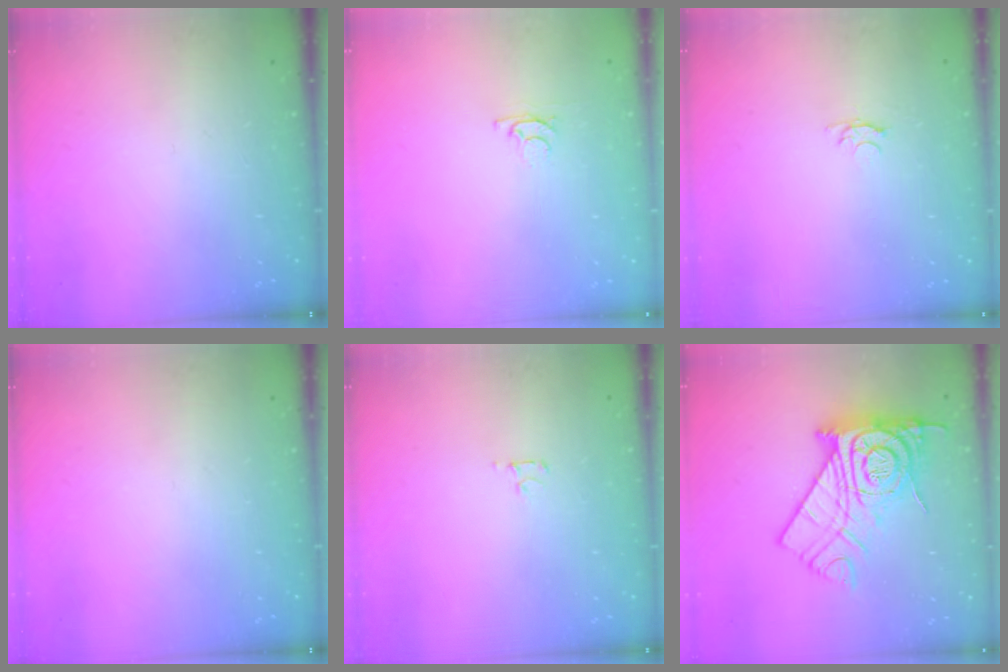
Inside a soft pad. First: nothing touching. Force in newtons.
{"total": 3.3, "press": 3.3, "slide": 0.5}
{"total": 3.3, "press": 3.2, "slide": 0.5}
{"total": 0.0}
{"total": 2.7, "press": 2.7, "slide": 0.3}
{"total": 19.7, "press": 19.6, "slide": 1.7}